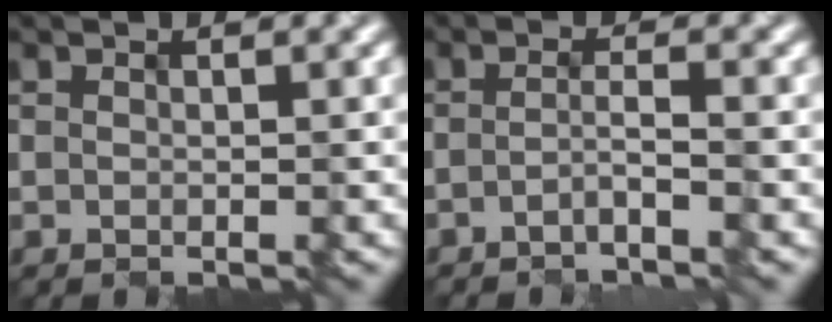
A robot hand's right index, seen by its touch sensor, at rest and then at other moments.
{"total": 1.8, "force": [-1.1, 0.2, 1.3], "torque": [-0.021, 0.005, -0.029]}